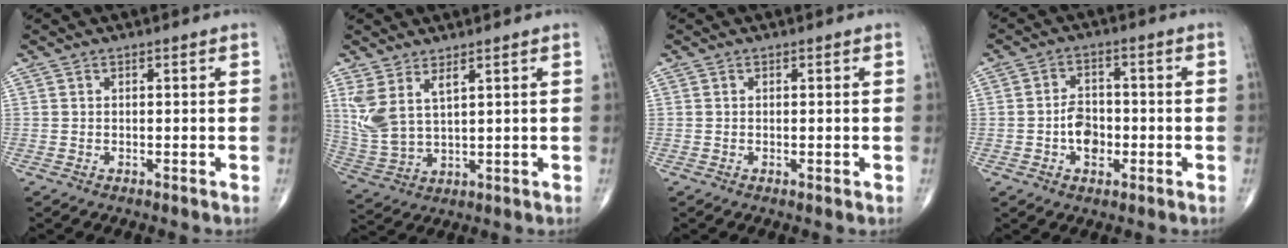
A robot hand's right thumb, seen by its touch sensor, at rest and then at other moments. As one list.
[{"total": 8.1, "force": [3.9, 3.3, 6.2], "torque": [-0.141, -0.019, 0.092]}, {"total": 0.6, "force": [-0.1, 0.1, 0.5], "torque": [-0.008, -0.002, -0.003]}, {"total": 5.9, "force": [-1.4, 4.0, 4.0], "torque": [-0.046, 0.015, -0.028]}]